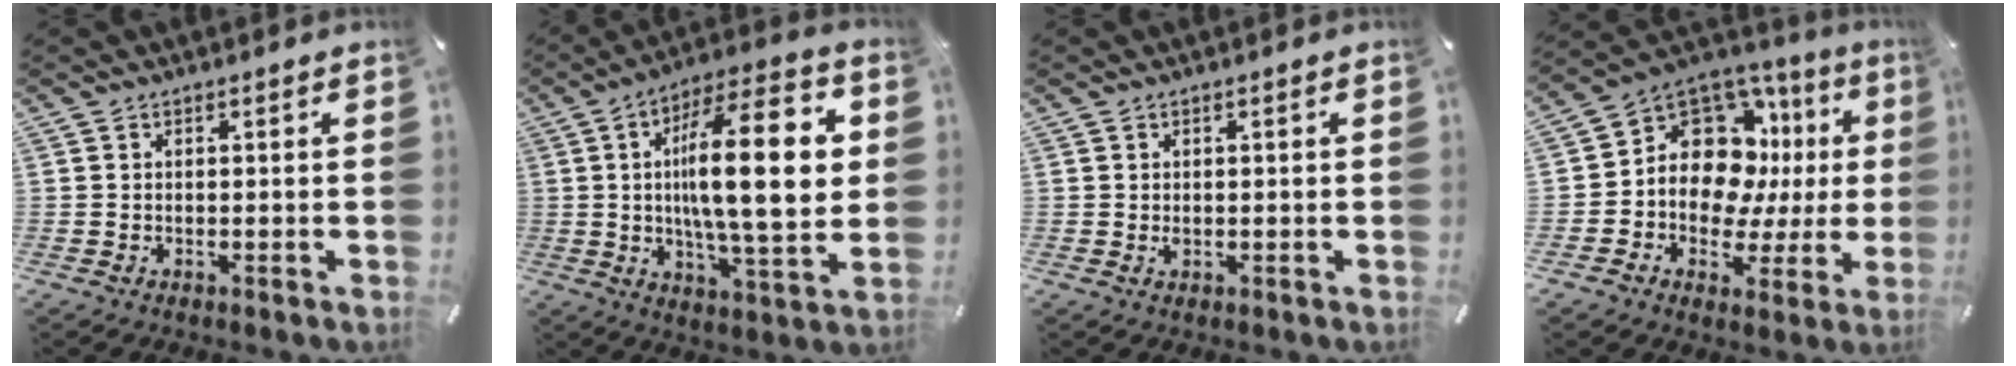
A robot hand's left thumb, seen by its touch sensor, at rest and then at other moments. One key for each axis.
{"total": 24.6, "fx": 3.5, "fy": 7.9, "fz": 23.0, "tx": -0.391, "ty": -0.011, "tz": 0.042}
{"total": 0.9, "fx": 0.0, "fy": 0.4, "fz": 0.8, "tx": -0.016, "ty": 0.002, "tz": -0.001}
{"total": 14.0, "fx": 2.8, "fy": 11.0, "fz": 8.3, "tx": -0.136, "ty": -0.033, "tz": 0.051}